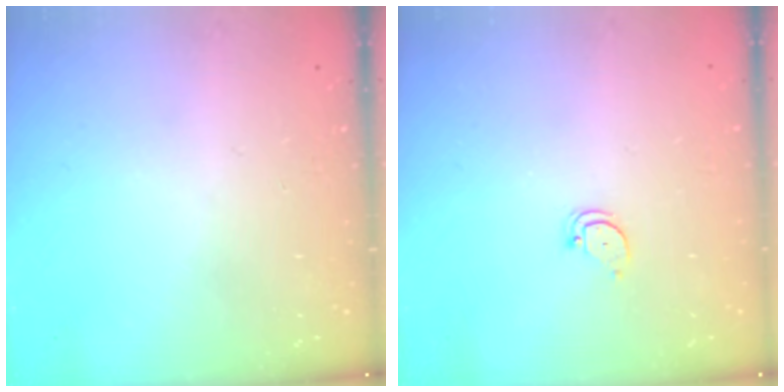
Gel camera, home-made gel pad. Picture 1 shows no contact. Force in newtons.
{"total": 2.6, "press": 2.6, "slide": 0.0}